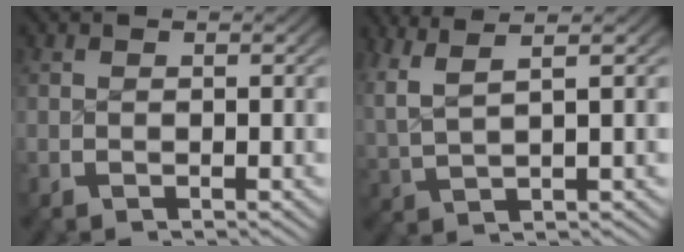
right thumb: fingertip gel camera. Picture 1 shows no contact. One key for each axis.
{"total": 5.8, "fx": 3.1, "fy": 2.4, "fz": 4.2, "tx": -0.084, "ty": 0.006, "tz": 0.059}